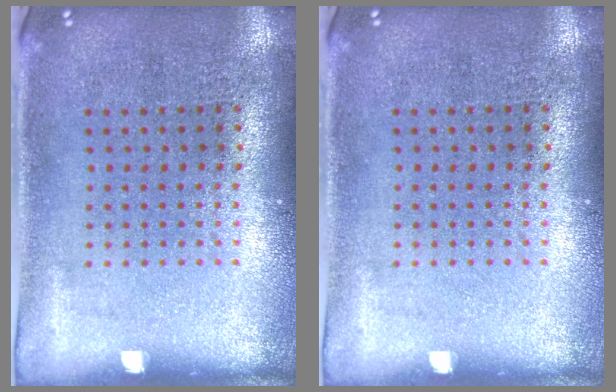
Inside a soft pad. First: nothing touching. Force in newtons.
{"total": 0.0}